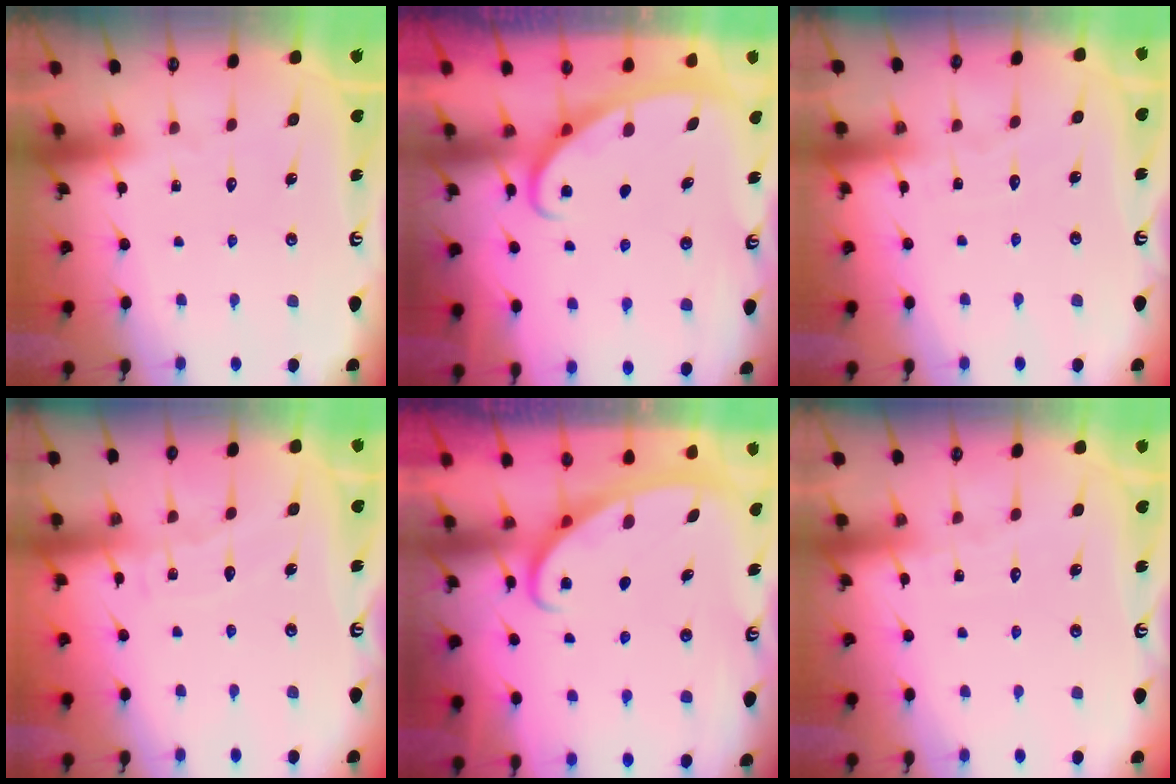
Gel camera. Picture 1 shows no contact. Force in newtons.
{"total": 2.8, "press": 2.8, "slide": 0.4}
{"total": 2.9, "press": 2.9, "slide": 0.3}
{"total": 5.0, "press": 5.0, "slide": 0.5}
{"total": 2.6, "press": 2.6, "slide": 0.4}
{"total": 2.7, "press": 2.7, "slide": 0.2}